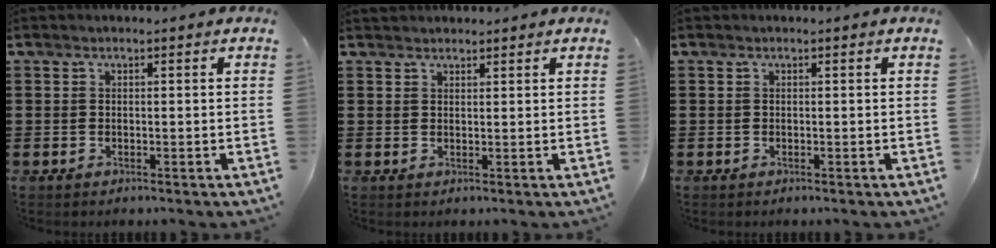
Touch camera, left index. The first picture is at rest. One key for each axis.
{"total": 1.4, "fx": 1.3, "fy": 0.4, "fz": 0.0, "tx": -0.001, "ty": 0.001, "tz": 0.026}
{"total": 0.0}